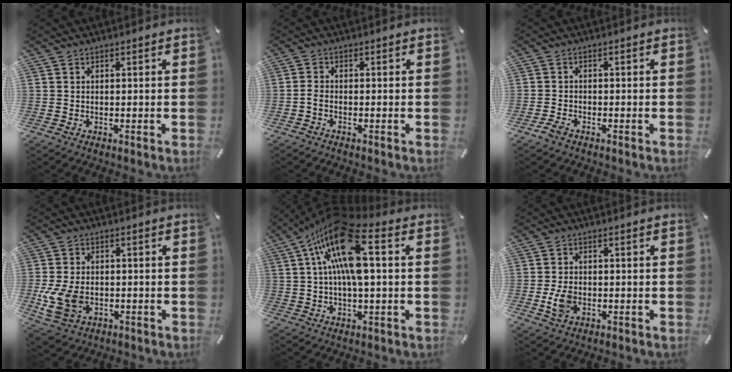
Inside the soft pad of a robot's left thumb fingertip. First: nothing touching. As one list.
[{"total": 1.5, "force": [-0.9, 0.6, 1.0], "torque": [-0.021, 0.001, -0.016]}, {"total": 1.8, "force": [-1.4, 0.8, 0.8], "torque": [-0.023, 0.002, -0.029]}, {"total": 10.0, "force": [-2.3, 7.2, 6.5], "torque": [-0.148, -0.001, -0.038]}, {"total": 18.3, "force": [5.4, 6.9, 16.0], "torque": [-0.328, -0.016, 0.084]}, {"total": 4.9, "force": [-1.1, 3.4, 3.4], "torque": [-0.069, -0.003, -0.023]}]